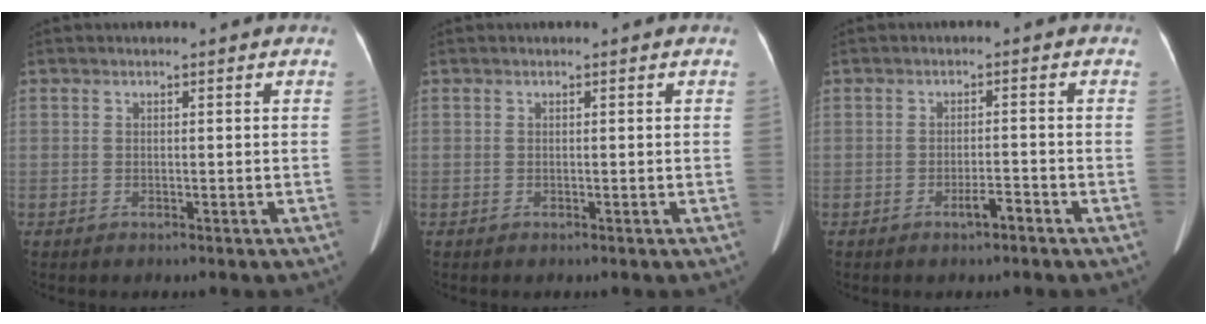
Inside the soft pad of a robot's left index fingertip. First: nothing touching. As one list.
[{"total": 0.0}, {"total": 2.3, "force": [-1.7, 0.3, 1.5], "torque": [-0.027, -0.002, -0.029]}]